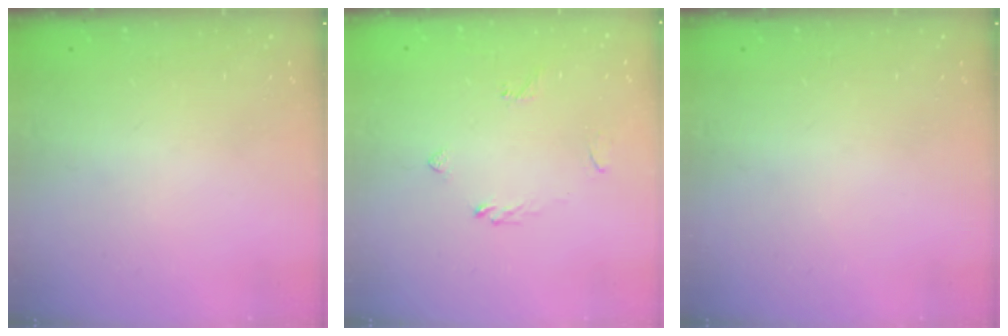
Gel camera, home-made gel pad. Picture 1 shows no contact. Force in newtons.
{"total": 2.8, "press": 2.7, "slide": 0.6}
{"total": 0.0}